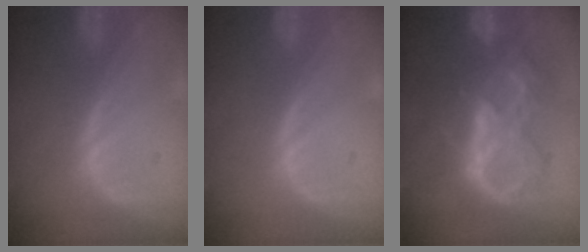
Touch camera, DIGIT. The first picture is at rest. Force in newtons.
{"total": 0.0}
{"total": 9.9, "press": 9.8, "slide": 1.3}